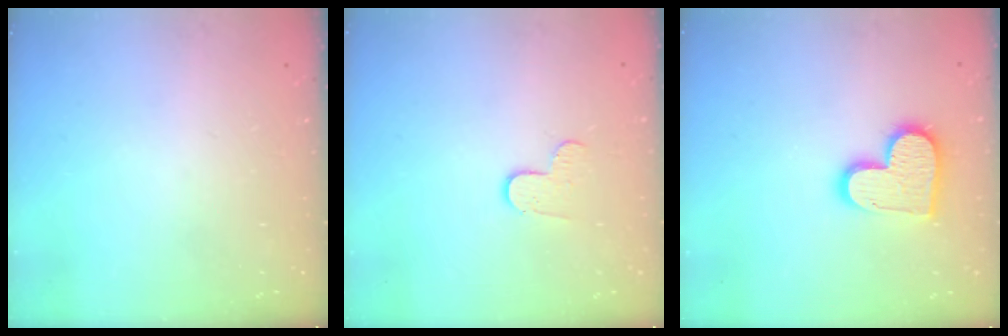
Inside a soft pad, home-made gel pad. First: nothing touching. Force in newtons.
{"total": 5.5, "press": 5.5, "slide": 0.5}
{"total": 13.8, "press": 13.7, "slide": 1.1}